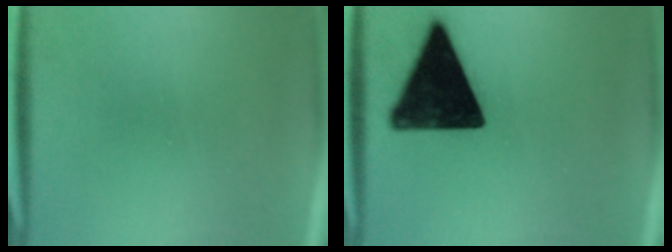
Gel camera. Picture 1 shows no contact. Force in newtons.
{"total": 14.4}